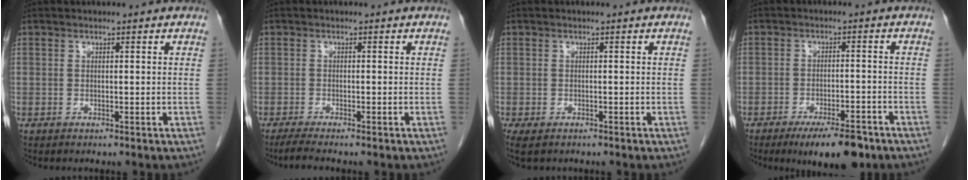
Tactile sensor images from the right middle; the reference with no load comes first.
{"total": 3.0, "force": [-2.5, -0.2, 1.7], "torque": [-0.034, -0.008, -0.042]}
{"total": 3.3, "force": [-2.4, 1.6, 1.7], "torque": [-0.031, -0.008, -0.036]}
{"total": 8.4, "force": [-6.0, 2.6, 5.4], "torque": [-0.071, -0.006, -0.088]}